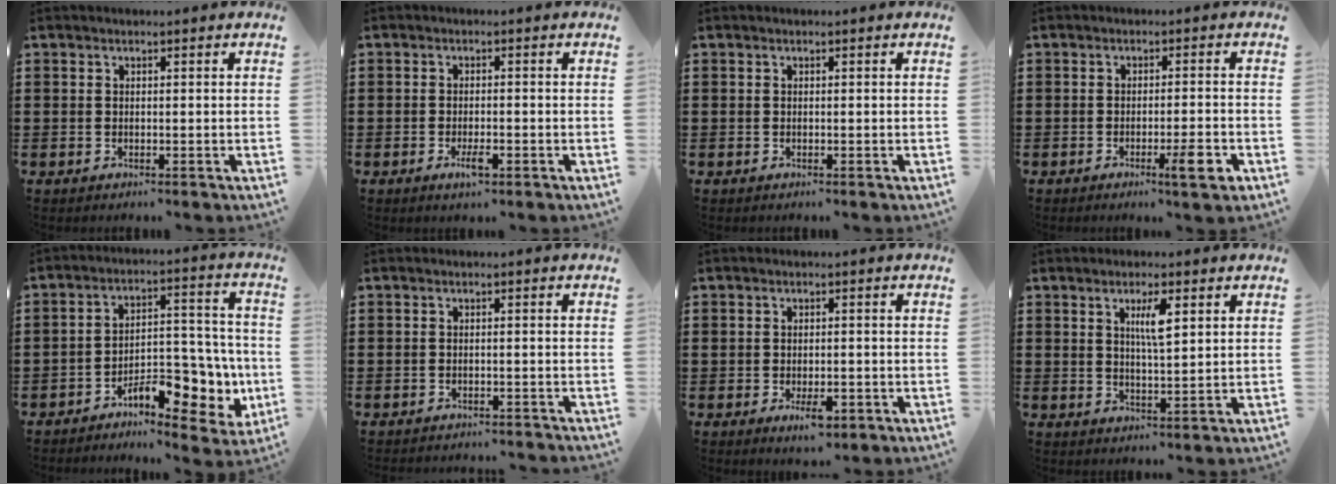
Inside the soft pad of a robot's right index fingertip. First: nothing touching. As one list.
[{"total": 2.8, "force": [-1.3, 0.8, 2.4], "torque": [-0.046, -0.002, -0.025]}, {"total": 0.0}, {"total": 4.9, "force": [-2.3, 0.1, 4.4], "torque": [-0.067, -0.012, -0.035]}, {"total": 9.8, "force": [-5.5, 4.6, 6.6], "torque": [-0.076, 0.014, -0.098]}, {"total": 1.3, "force": [-1.3, -0.1, 0.2], "torque": [-0.006, 0.002, -0.027]}, {"total": 3.6, "force": [-1.6, 1.6, 2.8], "torque": [-0.044, 0.005, -0.027]}, {"total": 4.0, "force": [1.5, 0.8, 3.7], "torque": [-0.069, 0.002, 0.021]}]